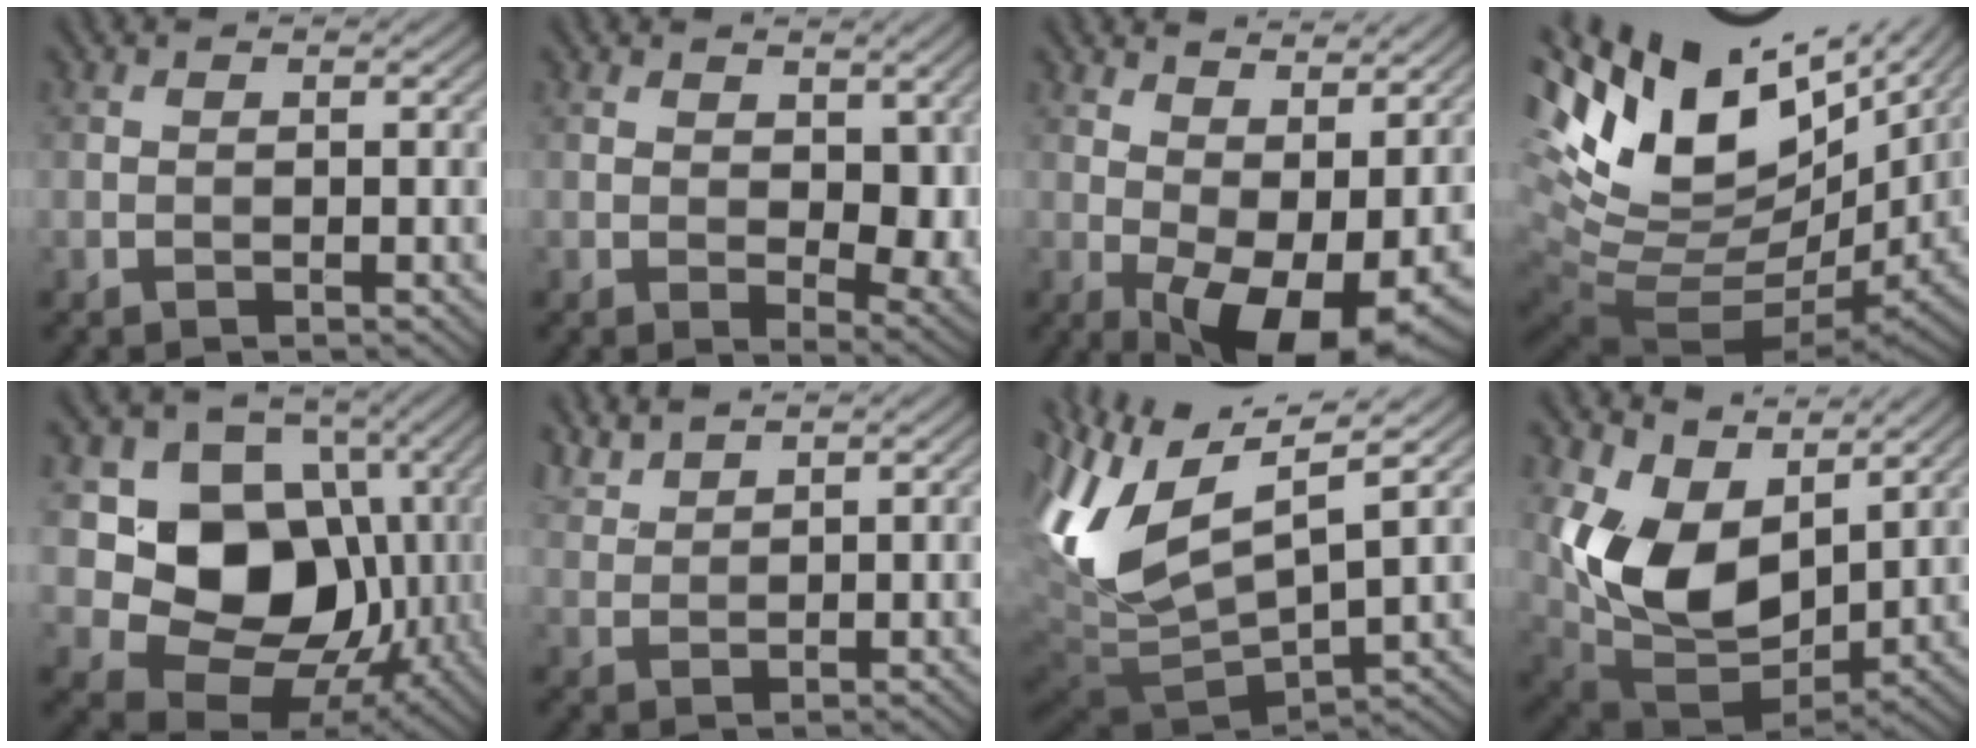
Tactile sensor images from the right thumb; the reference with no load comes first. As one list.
[{"total": 7.5, "force": [1.4, 4.2, 6.0], "torque": [-0.092, -0.012, 0.028]}, {"total": 11.3, "force": [1.2, 5.7, 9.7], "torque": [-0.148, -0.009, 0.035]}, {"total": 17.0, "force": [7.5, 8.2, 12.9], "torque": [-0.251, 0.012, 0.167]}, {"total": 14.1, "force": [0.2, 11.6, 8.0], "torque": [-0.144, -0.019, -0.005]}, {"total": 3.5, "force": [3.2, 0.6, 1.2], "torque": [-0.033, 0.005, 0.071]}, {"total": 13.8, "force": [4.2, 4.8, 12.2], "torque": [-0.275, 0.007, 0.089]}, {"total": 12.5, "force": [4.9, 7.9, 8.4], "torque": [-0.199, -0.001, 0.094]}]